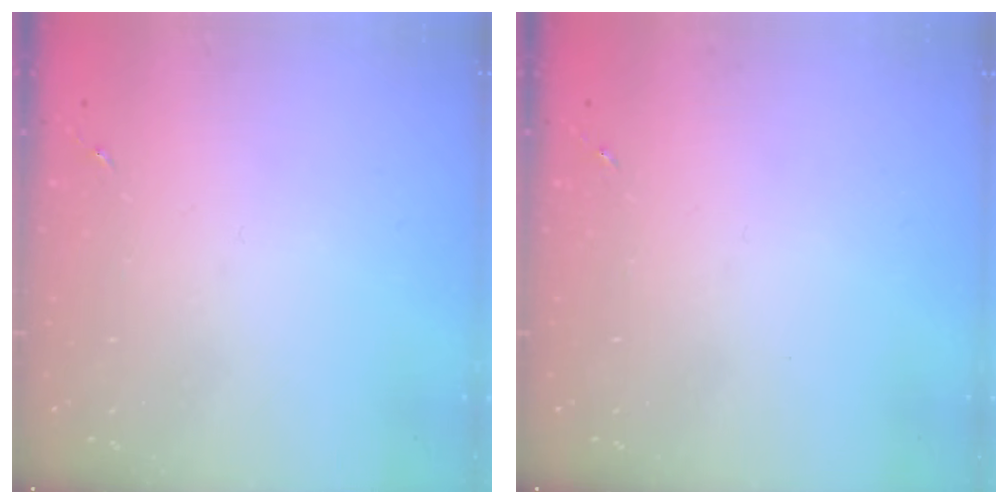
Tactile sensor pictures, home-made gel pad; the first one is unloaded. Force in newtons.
{"total": 0.0}